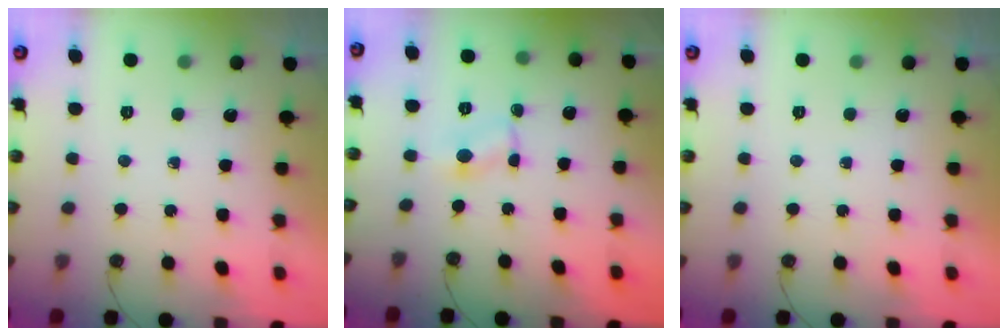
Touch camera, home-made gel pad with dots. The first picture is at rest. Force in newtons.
{"total": 1.8, "press": 1.8, "slide": 0.2}
{"total": 0.0}